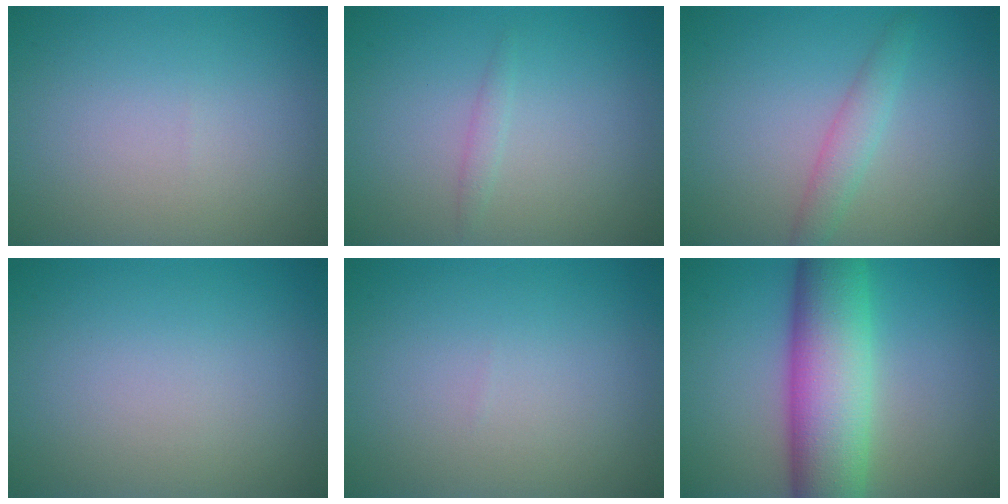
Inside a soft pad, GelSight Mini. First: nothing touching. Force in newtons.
{"total": 0.8, "press": 0.8, "slide": 0.1}
{"total": 2.0, "press": 2.0, "slide": 0.0}
{"total": 0.0}
{"total": 0.0}
{"total": 10.3, "press": 10.3, "slide": 0.2}